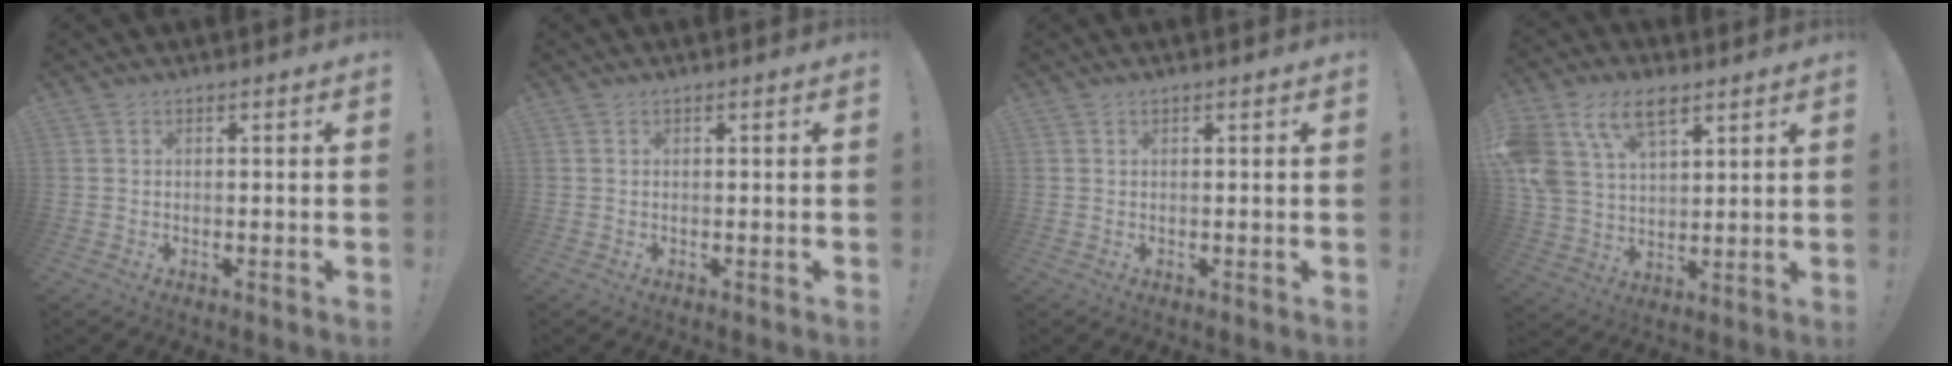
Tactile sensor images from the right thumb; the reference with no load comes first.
{"total": 0.0}
{"total": 0.5, "force": [0.4, 0.3, 0.2], "torque": [0.000, -0.001, 0.007]}
{"total": 15.2, "force": [8.5, 9.2, 8.5], "torque": [-0.180, -0.033, 0.162]}